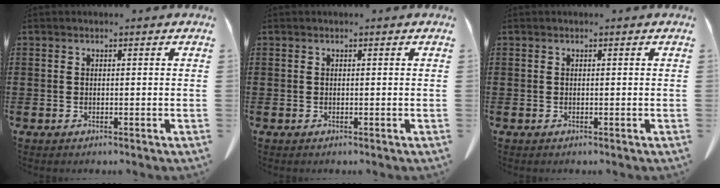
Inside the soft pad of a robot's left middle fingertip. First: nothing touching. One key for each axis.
{"total": 0.0}
{"total": 0.0}